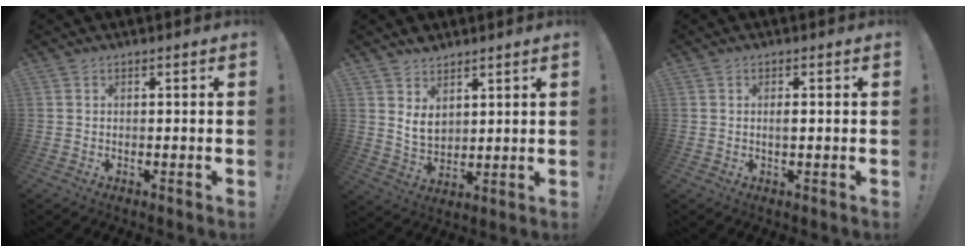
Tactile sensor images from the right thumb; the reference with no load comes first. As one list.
[{"total": 7.0, "force": [4.3, 4.8, 3.0], "torque": [-0.048, -0.026, 0.084]}, {"total": 1.3, "force": [-0.1, 0.4, 1.3], "torque": [-0.018, -0.002, -0.003]}]